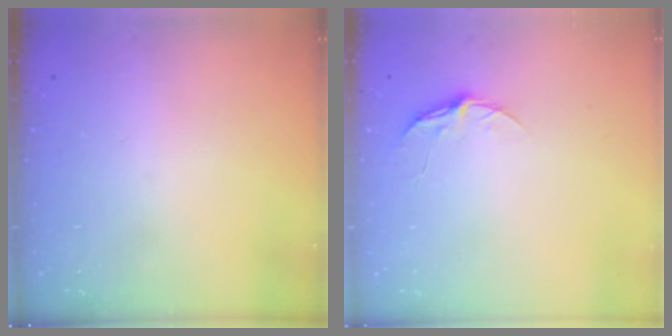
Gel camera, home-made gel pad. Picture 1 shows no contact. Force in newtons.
{"total": 5.5, "press": 5.5, "slide": 0.5}